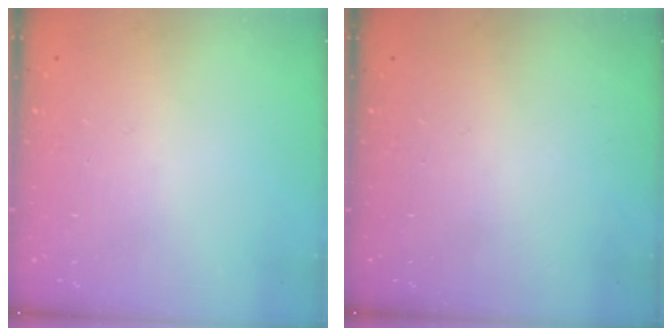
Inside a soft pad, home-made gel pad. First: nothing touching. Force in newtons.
{"total": 0.0}